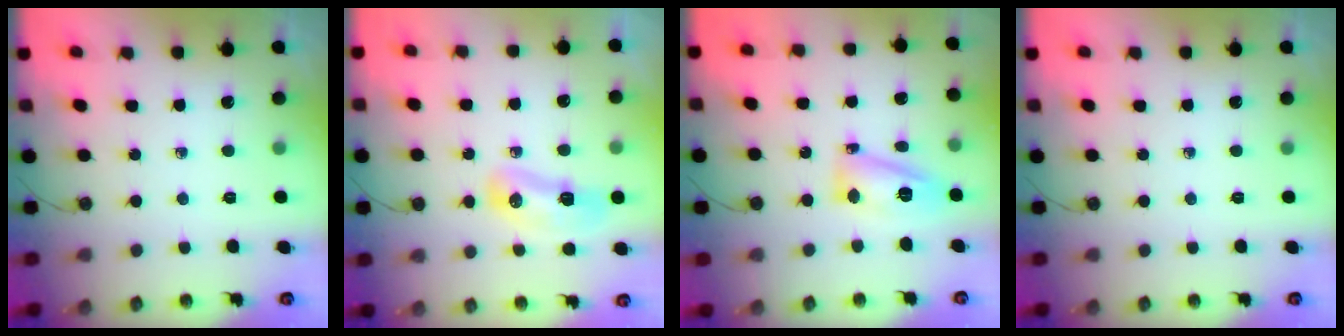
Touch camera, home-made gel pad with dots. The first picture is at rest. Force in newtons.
{"total": 14.6, "press": 10.5, "slide": 10.2}
{"total": 12.4, "press": 12.3, "slide": 1.2}
{"total": 0.0}